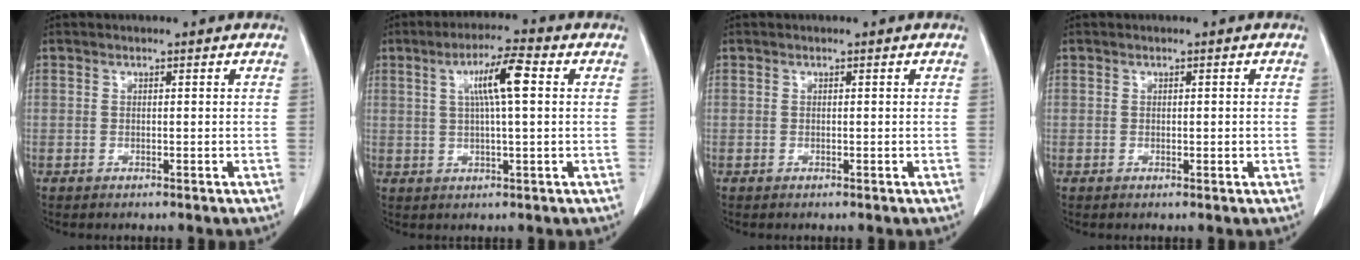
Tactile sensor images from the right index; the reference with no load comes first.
{"total": 7.1, "force": [1.8, 0.3, 6.9], "torque": [-0.122, 0.009, 0.030]}
{"total": 0.0}
{"total": 0.8, "force": [0.0, 0.4, 0.8], "torque": [-0.012, -0.001, 0.003]}